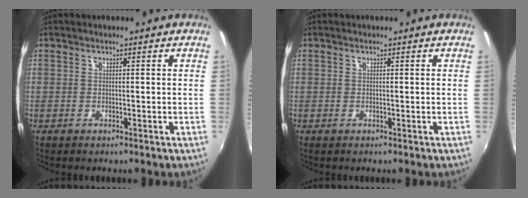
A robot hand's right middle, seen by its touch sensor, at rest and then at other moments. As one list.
[{"total": 0.0}]